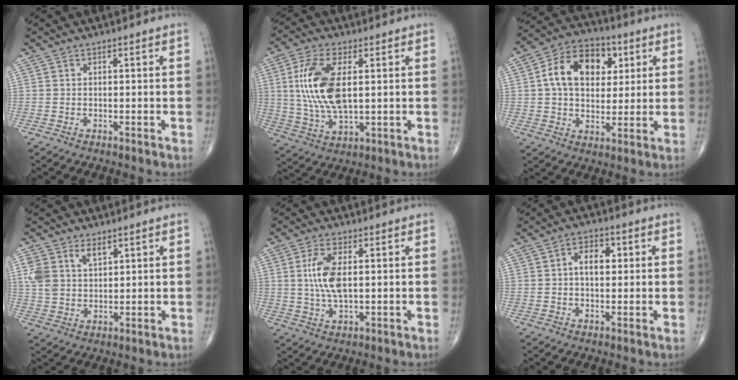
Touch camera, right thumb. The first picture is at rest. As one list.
[{"total": 13.8, "force": [2.2, 6.3, 12.1], "torque": [-0.255, -0.007, 0.047]}, {"total": 14.6, "force": [3.6, 10.0, 10.0], "torque": [-0.137, 0.007, 0.051]}, {"total": 7.3, "force": [3.4, 4.5, 4.8], "torque": [-0.090, -0.006, 0.072]}, {"total": 7.8, "force": [1.0, 3.3, 7.0], "torque": [-0.150, -0.004, 0.022]}, {"total": 4.9, "force": [0.8, 3.0, 3.8], "torque": [-0.050, 0.006, 0.007]}]